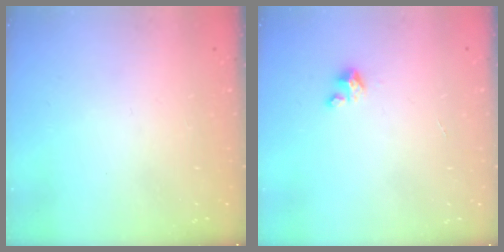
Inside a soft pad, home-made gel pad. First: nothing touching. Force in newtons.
{"total": 3.2, "press": 3.2, "slide": 0.3}